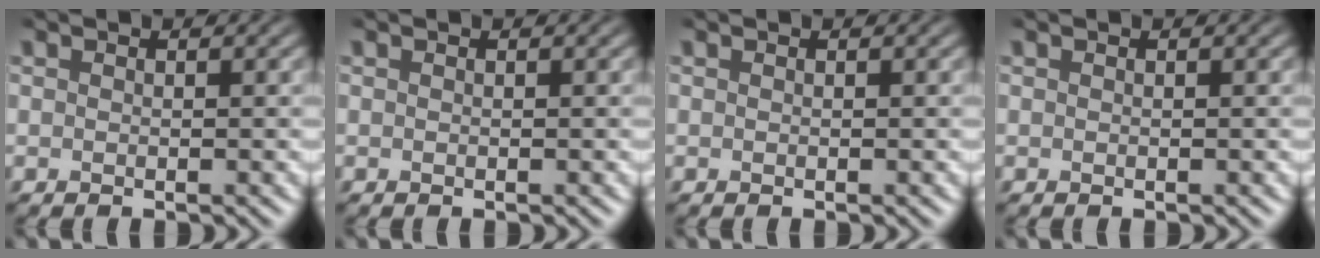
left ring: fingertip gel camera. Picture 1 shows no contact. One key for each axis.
{"total": 0.0}
{"total": 0.0}
{"total": 0.0}